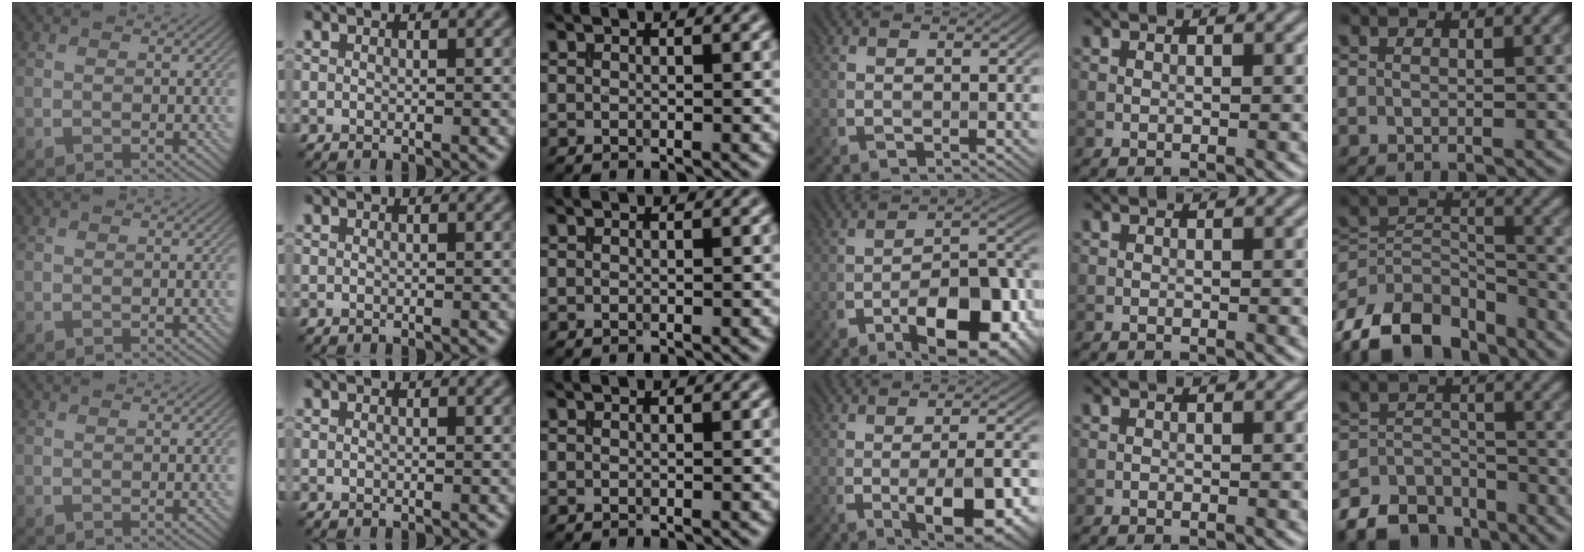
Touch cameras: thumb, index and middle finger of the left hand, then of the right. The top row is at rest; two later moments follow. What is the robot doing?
{"motion": "insert", "object": "file holder"}